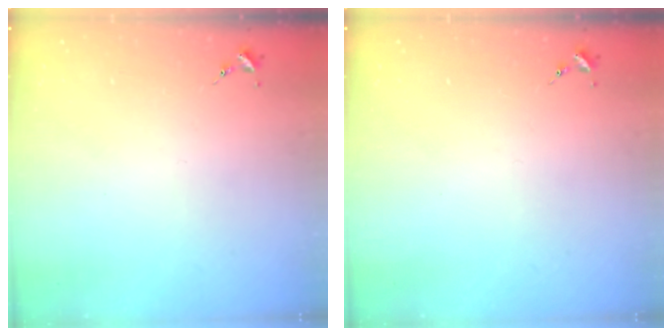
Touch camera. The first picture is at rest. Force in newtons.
{"total": 0.0}